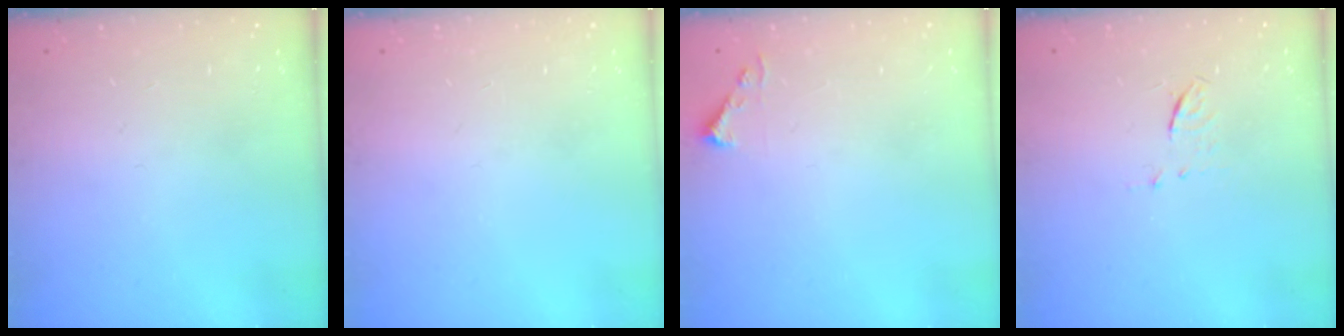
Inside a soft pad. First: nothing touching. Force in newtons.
{"total": 0.0}
{"total": 3.7, "press": 3.7, "slide": 0.4}
{"total": 4.2, "press": 4.1, "slide": 0.9}